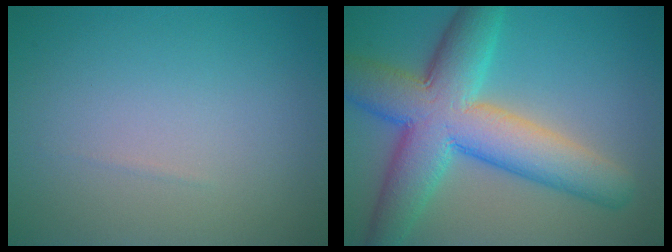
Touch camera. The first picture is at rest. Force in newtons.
{"total": 10.6, "press": 10.6, "slide": 0.4}